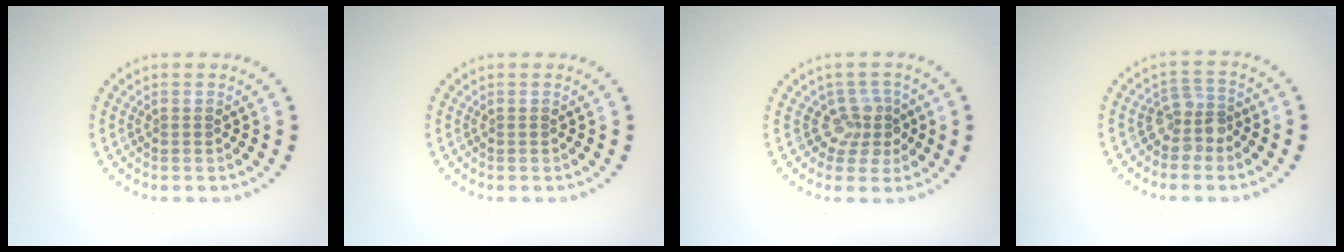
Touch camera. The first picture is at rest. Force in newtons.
{"total": 0.0}
{"total": 2.8, "press": 2.0, "slide": 1.9}
{"total": 2.5, "press": 1.9, "slide": 1.5}